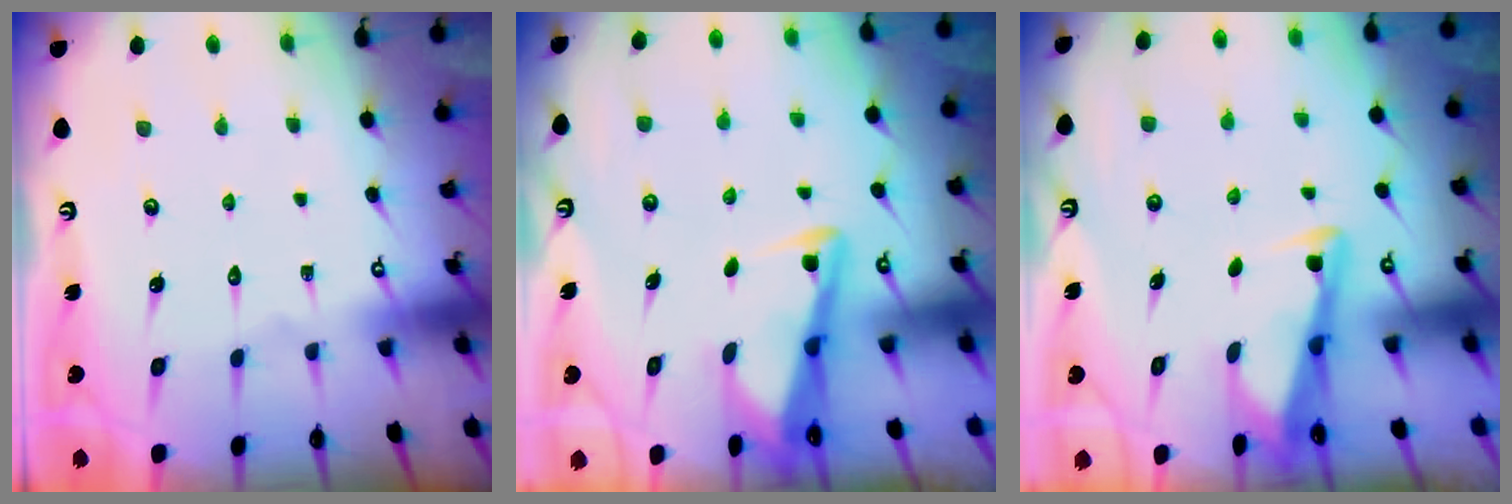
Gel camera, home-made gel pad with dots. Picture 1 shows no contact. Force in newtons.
{"total": 3.4, "press": 3.4, "slide": 0.3}
{"total": 3.0, "press": 3.0, "slide": 0.3}